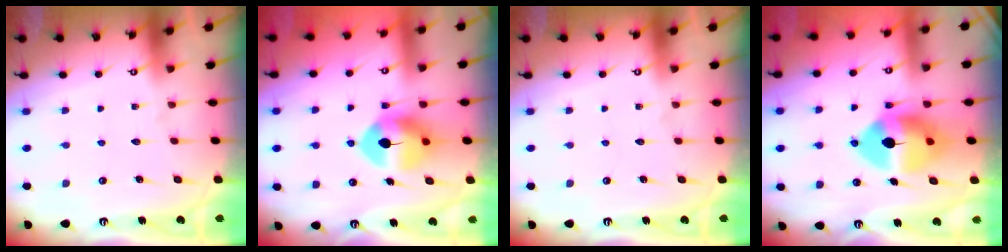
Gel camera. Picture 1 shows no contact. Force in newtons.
{"total": 10.5, "press": 10.4, "slide": 1.5}
{"total": 0.0}
{"total": 14.4, "press": 14.2, "slide": 2.2}